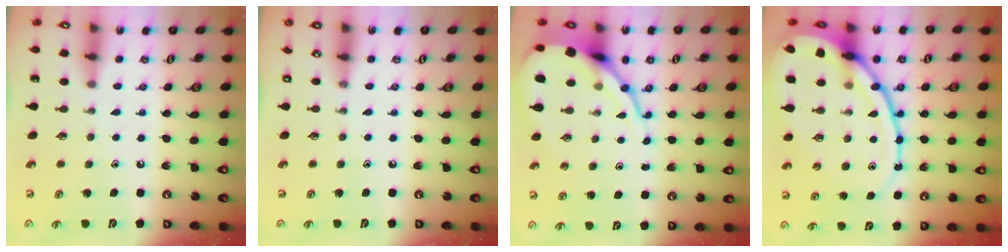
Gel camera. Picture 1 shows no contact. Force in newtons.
{"total": 0.0}
{"total": 12.8, "press": 12.7, "slide": 1.4}
{"total": 20.4, "press": 20.3, "slide": 2.1}